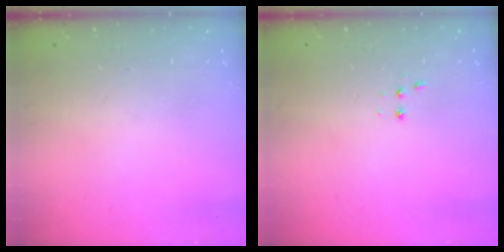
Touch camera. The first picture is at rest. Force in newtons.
{"total": 2.8, "press": 2.7, "slide": 0.7}